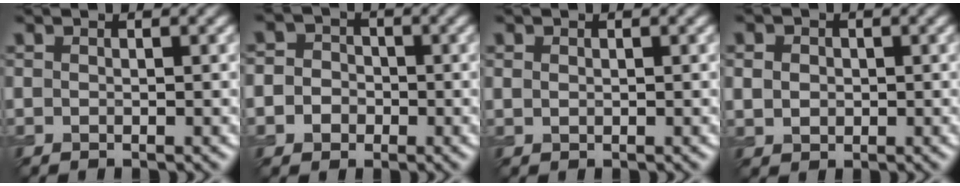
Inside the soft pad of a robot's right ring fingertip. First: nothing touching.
{"total": 4.1, "force": [-0.7, 3.8, 1.4], "torque": [0.009, 0.015, -0.041]}
{"total": 0.6, "force": [0.2, 0.4, 0.3], "torque": [-0.007, -0.001, 0.007]}
{"total": 2.1, "force": [0.4, 1.8, 1.0], "torque": [-0.022, 0.005, 0.005]}